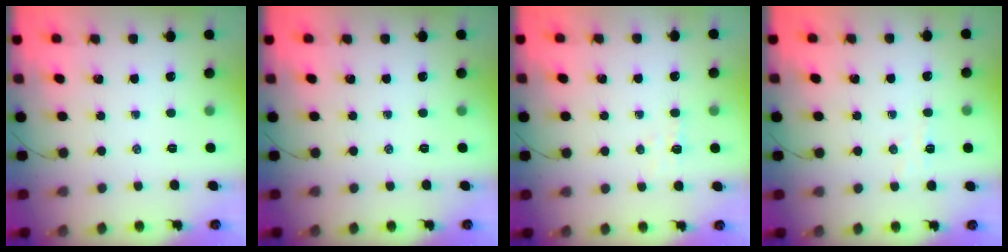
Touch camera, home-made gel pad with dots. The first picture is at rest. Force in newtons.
{"total": 0.0}
{"total": 3.7, "press": 3.5, "slide": 1.1}
{"total": 3.8, "press": 3.6, "slide": 1.1}